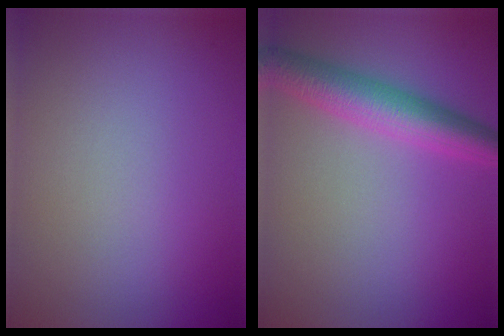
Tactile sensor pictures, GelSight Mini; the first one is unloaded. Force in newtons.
{"total": 5.0, "press": 5.0, "slide": 0.1}